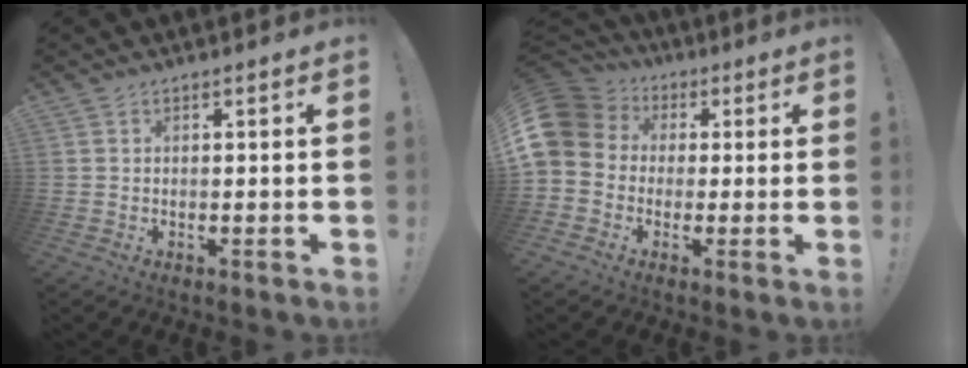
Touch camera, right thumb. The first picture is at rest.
{"total": 11.0, "force": [1.0, 9.5, 5.4], "torque": [-0.115, 0.006, 0.023]}